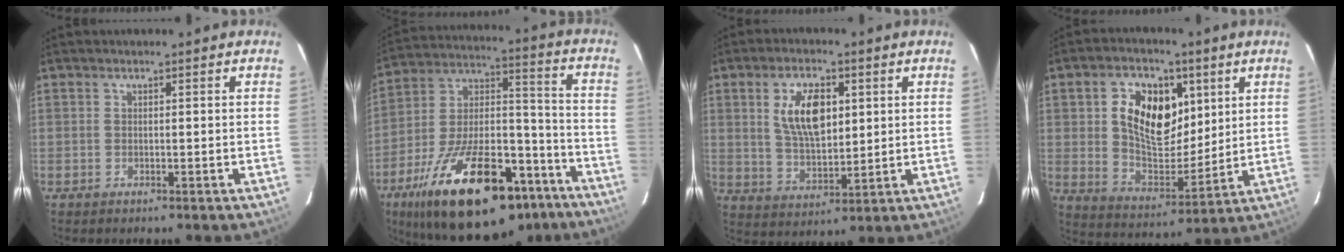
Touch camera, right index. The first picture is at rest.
{"total": 32.3, "force": [-20.9, 13.2, 20.8], "torque": [-0.356, 0.007, -0.307]}
{"total": 10.5, "force": [3.0, 5.1, 8.7], "torque": [-0.162, 0.006, 0.063]}
{"total": 14.4, "force": [4.4, 8.7, 10.6], "torque": [-0.193, 0.009, 0.085]}